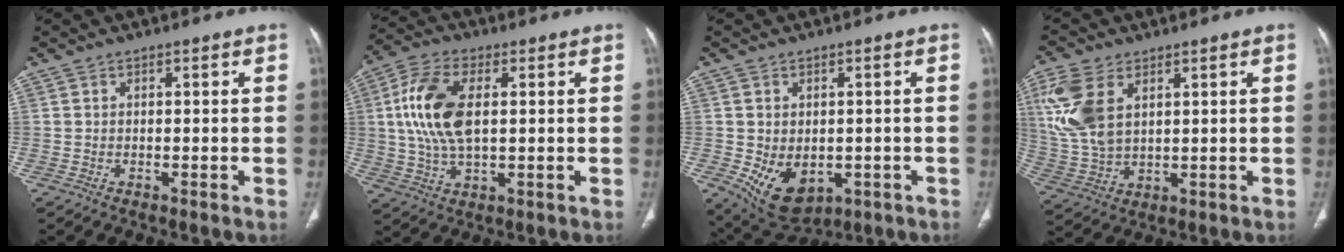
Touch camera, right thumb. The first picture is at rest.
{"total": 14.0, "force": [2.1, 7.3, 11.7], "torque": [-0.248, 0.009, 0.039]}
{"total": 9.8, "force": [-2.5, 6.8, 6.6], "torque": [-0.092, -0.005, -0.015]}
{"total": 12.6, "force": [4.5, 7.4, 9.2], "torque": [-0.212, -0.007, 0.102]}